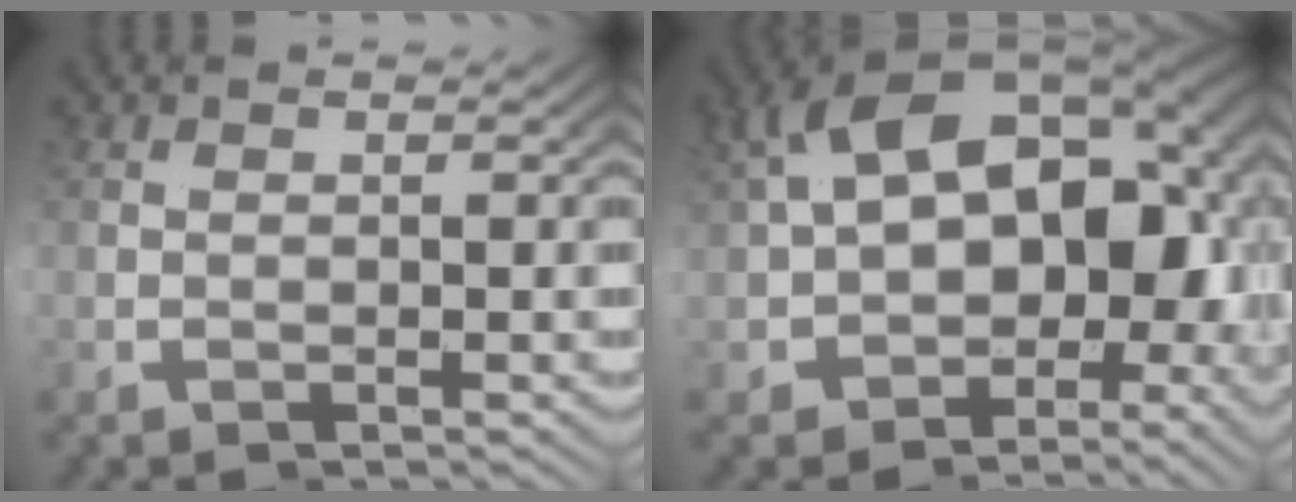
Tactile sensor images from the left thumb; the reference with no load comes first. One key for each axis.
{"total": 20.3, "fx": 1.7, "fy": 13.3, "fz": 15.3, "tx": -0.233, "ty": -0.005, "tz": 0.022}